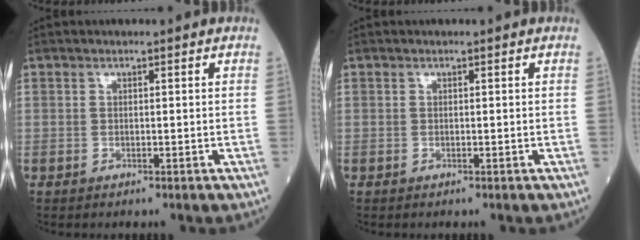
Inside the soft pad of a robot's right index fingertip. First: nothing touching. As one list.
[{"total": 0.0}]